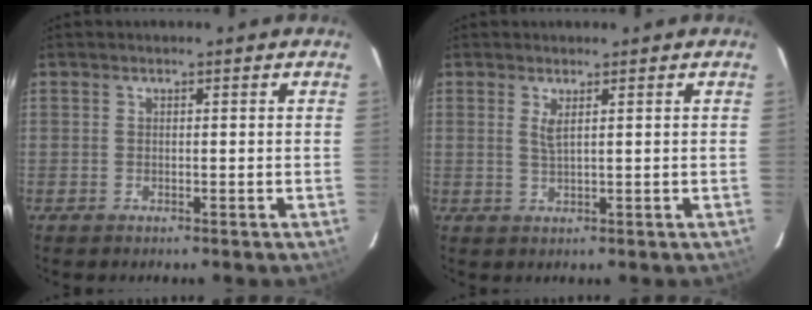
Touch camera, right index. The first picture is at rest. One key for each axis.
{"total": 1.9, "fx": 0.8, "fy": 0.2, "fz": 1.7, "tx": -0.032, "ty": -0.002, "tz": 0.014}